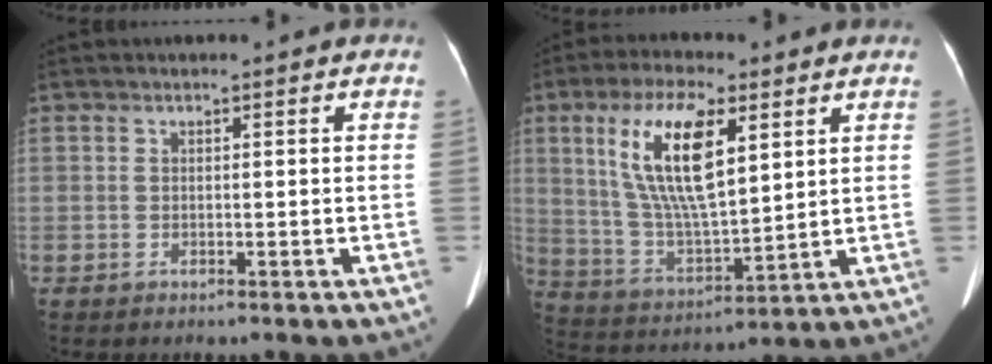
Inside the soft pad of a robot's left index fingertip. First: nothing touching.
{"total": 14.6, "force": [5.5, 4.3, 12.8], "torque": [-0.260, 0.007, 0.105]}